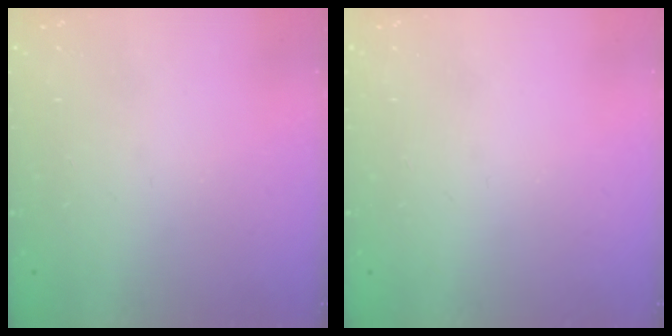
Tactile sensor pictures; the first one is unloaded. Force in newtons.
{"total": 0.0}